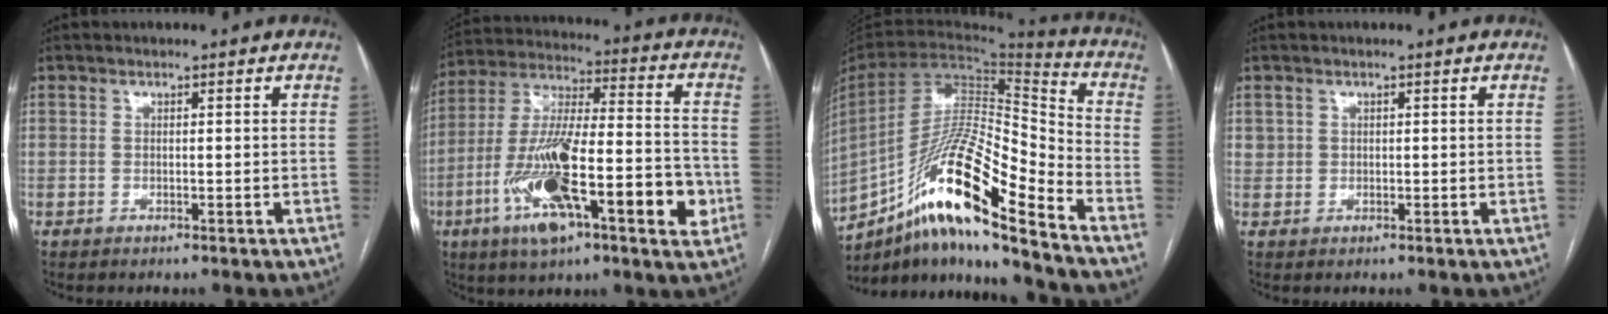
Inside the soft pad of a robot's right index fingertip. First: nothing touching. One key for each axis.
{"total": 22.4, "fx": -7.6, "fy": 4.9, "fz": 20.5, "tx": -0.360, "ty": 0.001, "tz": -0.121}
{"total": 20.7, "fx": -13.8, "fy": 1.2, "fz": 15.5, "tx": -0.303, "ty": -0.002, "tz": -0.252}
{"total": 1.3, "fx": 0.5, "fy": 1.2, "fz": 0.1, "tx": 0.011, "ty": 0.005, "tz": 0.006}